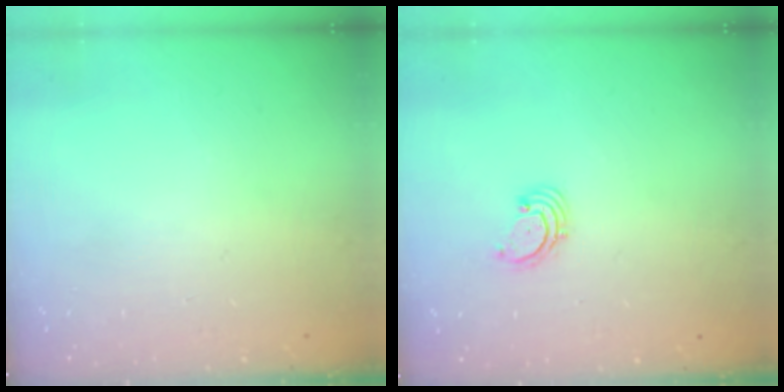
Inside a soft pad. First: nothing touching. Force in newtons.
{"total": 1.7, "press": 1.7, "slide": 0.2}